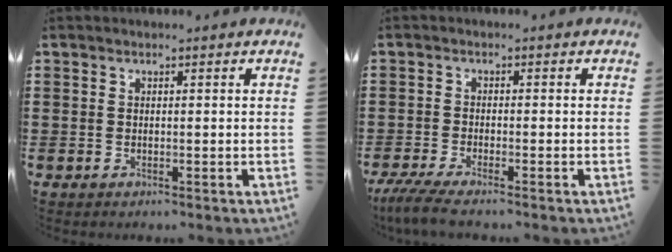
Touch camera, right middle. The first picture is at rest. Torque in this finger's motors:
{"motor_torque": [0.79, -0.16, 0.42, 0.13]}